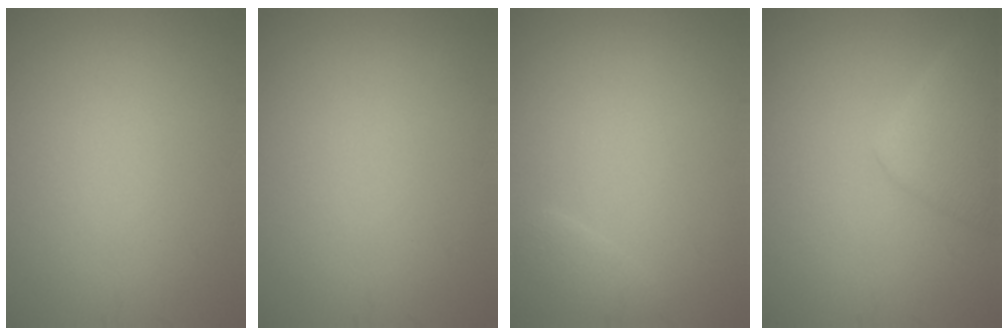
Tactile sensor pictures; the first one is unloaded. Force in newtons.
{"total": 0.0}
{"total": 1.3, "press": 1.3, "slide": 0.2}
{"total": 4.0, "press": 4.0, "slide": 0.2}